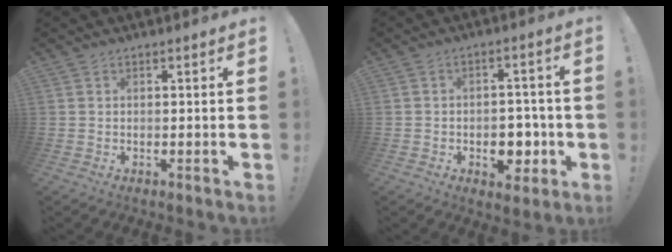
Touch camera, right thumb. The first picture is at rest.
{"total": 8.7, "force": [-2.8, 6.5, 5.1], "torque": [-0.055, 0.022, -0.040]}